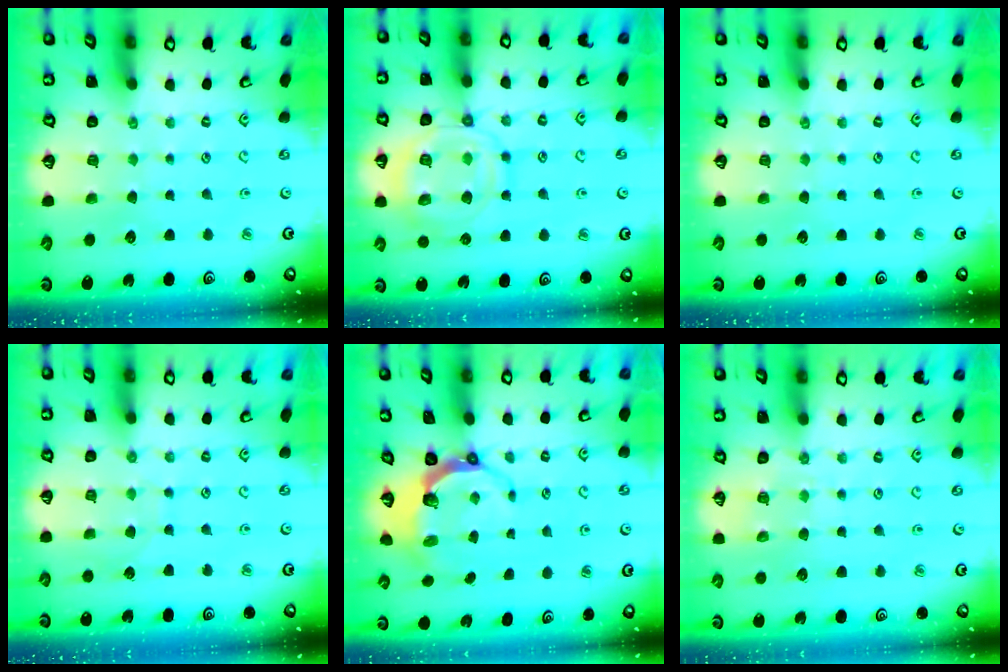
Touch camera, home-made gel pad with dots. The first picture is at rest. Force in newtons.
{"total": 13.5, "press": 13.4, "slide": 1.3}
{"total": 0.0}
{"total": 6.5, "press": 6.5, "slide": 0.5}
{"total": 6.8, "press": 5.4, "slide": 4.1}
{"total": 6.9, "press": 6.9, "slide": 0.7}